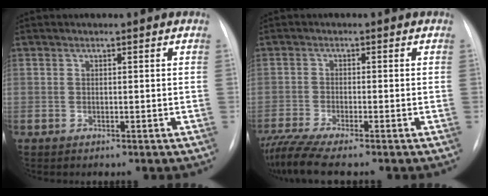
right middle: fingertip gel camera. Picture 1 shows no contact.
{"total": 6.7, "force": [-5.7, -0.7, 3.5], "torque": [-0.066, -0.018, -0.099]}